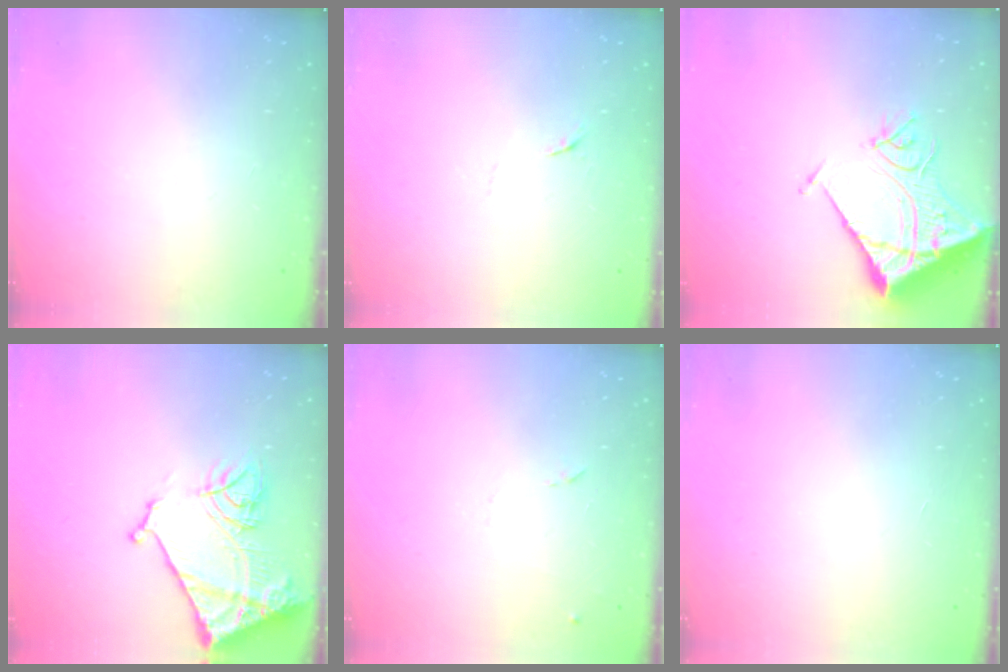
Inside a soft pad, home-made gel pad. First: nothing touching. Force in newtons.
{"total": 4.5, "press": 4.4, "slide": 0.9}
{"total": 13.5, "press": 13.4, "slide": 1.8}
{"total": 17.3, "press": 17.3, "slide": 1.6}
{"total": 6.6, "press": 6.6, "slide": 0.4}
{"total": 1.7, "press": 1.7, "slide": 0.1}